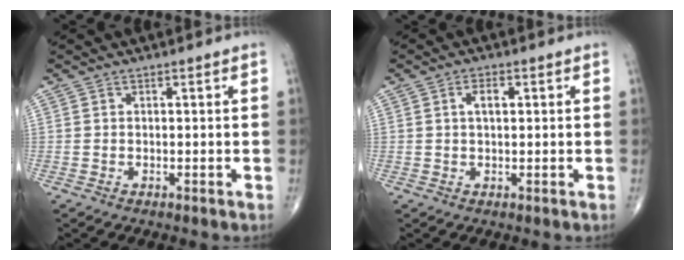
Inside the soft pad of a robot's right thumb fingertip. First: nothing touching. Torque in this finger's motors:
{"motor_torque": [0.08, 1.13, 0.22, -0.07, 0.08]}